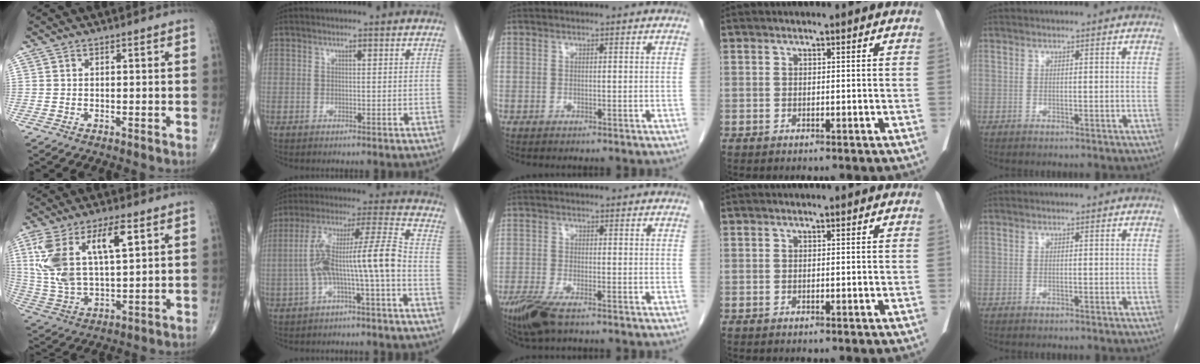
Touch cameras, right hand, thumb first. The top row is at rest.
{"thumb": {"total": 17.3, "force": [6.1, 7.6, 14.3], "torque": [-0.283, -0.008, 0.124]}, "index": {"total": 11.9, "force": [-2.7, 0.3, 11.6], "torque": [-0.217, 0.038, -0.049]}, "middle": {"total": 6.0, "force": [-4.1, 1.2, 4.2], "torque": [-0.086, -0.017, -0.074]}}